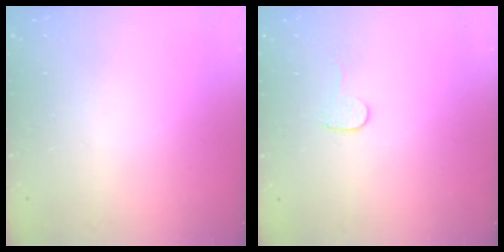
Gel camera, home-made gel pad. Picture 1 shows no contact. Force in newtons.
{"total": 2.9, "press": 2.9, "slide": 0.3}